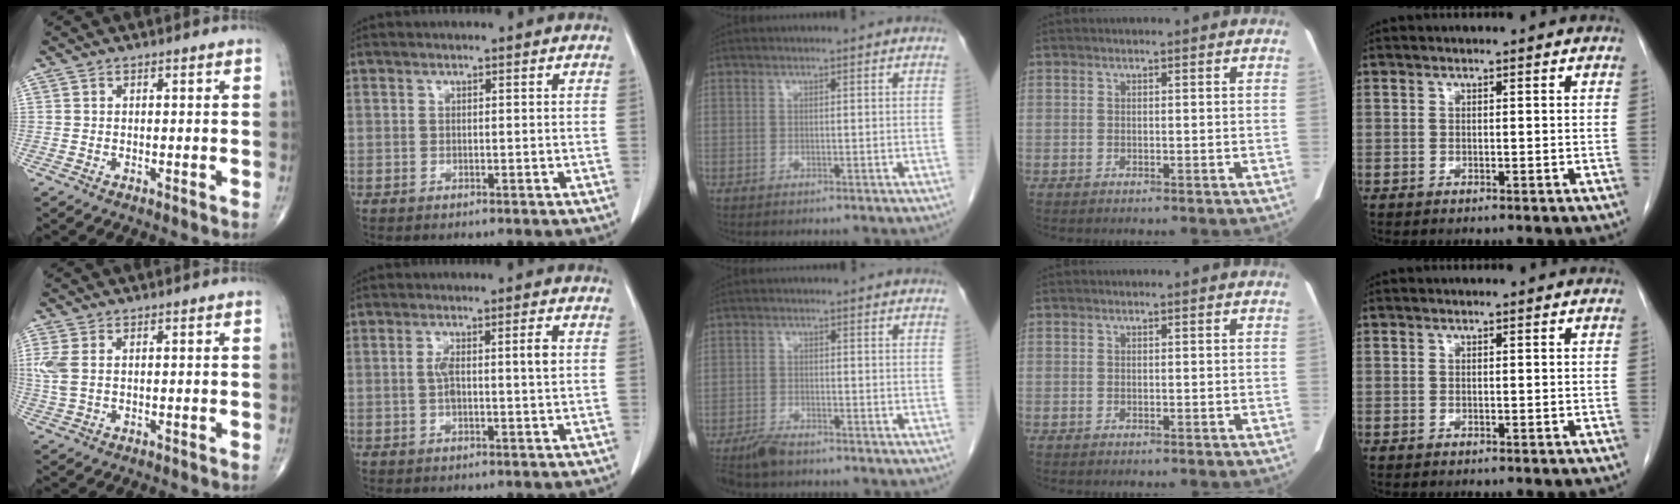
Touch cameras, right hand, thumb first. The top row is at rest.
{"thumb": {"total": 4.2, "force": [0.9, 2.4, 3.4], "torque": [-0.104, 0.009, 0.024]}, "index": {"total": 4.6, "force": [0.4, 0.6, 4.6], "torque": [-0.089, 0.013, 0.009]}, "middle": {"total": 4.0, "force": [-3.4, 1.1, 1.8], "torque": [-0.038, -0.008, -0.060]}}